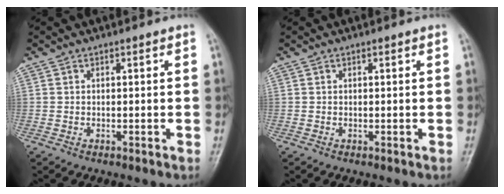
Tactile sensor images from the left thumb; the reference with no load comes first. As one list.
[{"total": 0.0}]